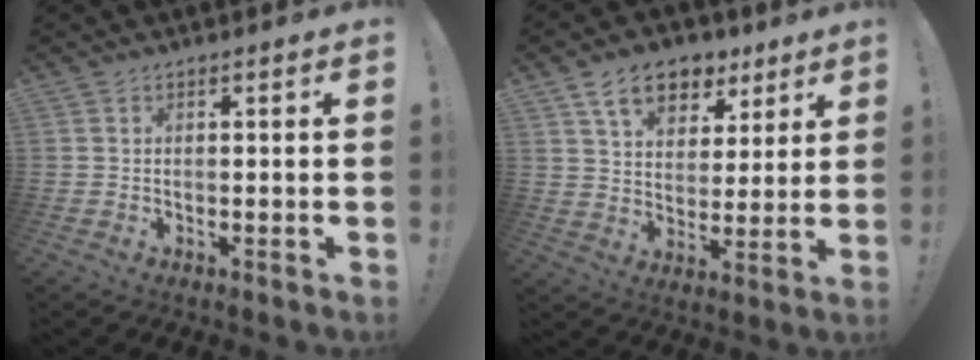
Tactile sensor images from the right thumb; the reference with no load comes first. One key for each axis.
{"total": 12.9, "fx": 7.9, "fy": 8.1, "fz": 6.2, "tx": -0.092, "ty": -0.038, "tz": 0.145}